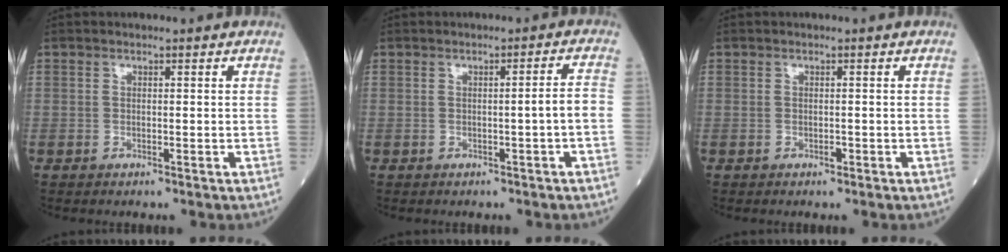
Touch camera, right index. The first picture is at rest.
{"total": 2.5, "force": [-0.8, -0.4, 2.4], "torque": [-0.031, 0.002, -0.013]}
{"total": 1.2, "force": [-0.5, 0.5, 0.9], "torque": [-0.015, 0.000, -0.006]}